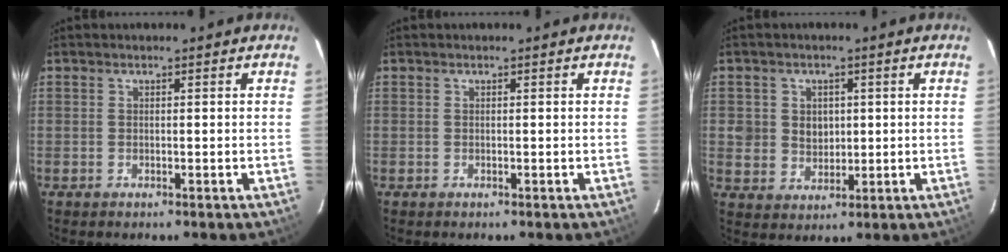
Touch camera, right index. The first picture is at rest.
{"total": 0.0}
{"total": 5.6, "force": [0.9, 5.1, 1.9], "torque": [-0.039, 0.009, 0.023]}